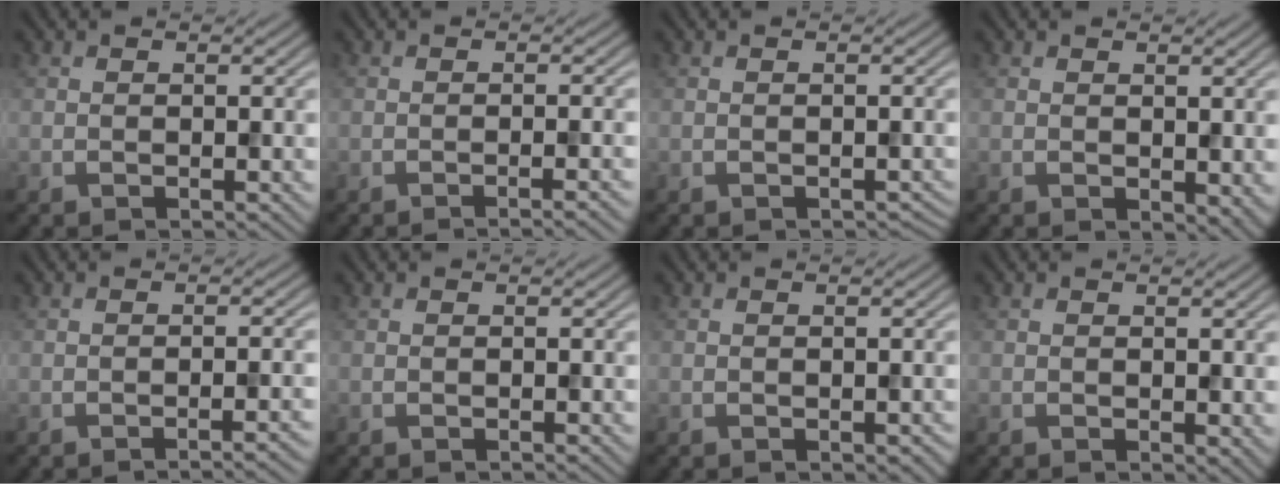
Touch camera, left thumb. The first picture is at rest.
{"total": 2.1, "force": [-1.0, 0.4, 1.7], "torque": [-0.013, 0.002, -0.024]}
{"total": 0.5, "force": [-0.4, 0.2, 0.3], "torque": [-0.003, -0.005, -0.003]}
{"total": 2.0, "force": [0.2, 1.3, 1.5], "torque": [-0.022, -0.006, 0.009]}
{"total": 2.6, "force": [-1.4, 0.5, 2.1], "torque": [-0.018, 0.006, -0.028]}
{"total": 0.0}
{"total": 0.6, "force": [-0.2, 0.3, 0.5], "torque": [-0.006, -0.003, 0.001]}
{"total": 1.0, "force": [0.2, 0.7, 0.8], "torque": [-0.009, -0.004, 0.006]}